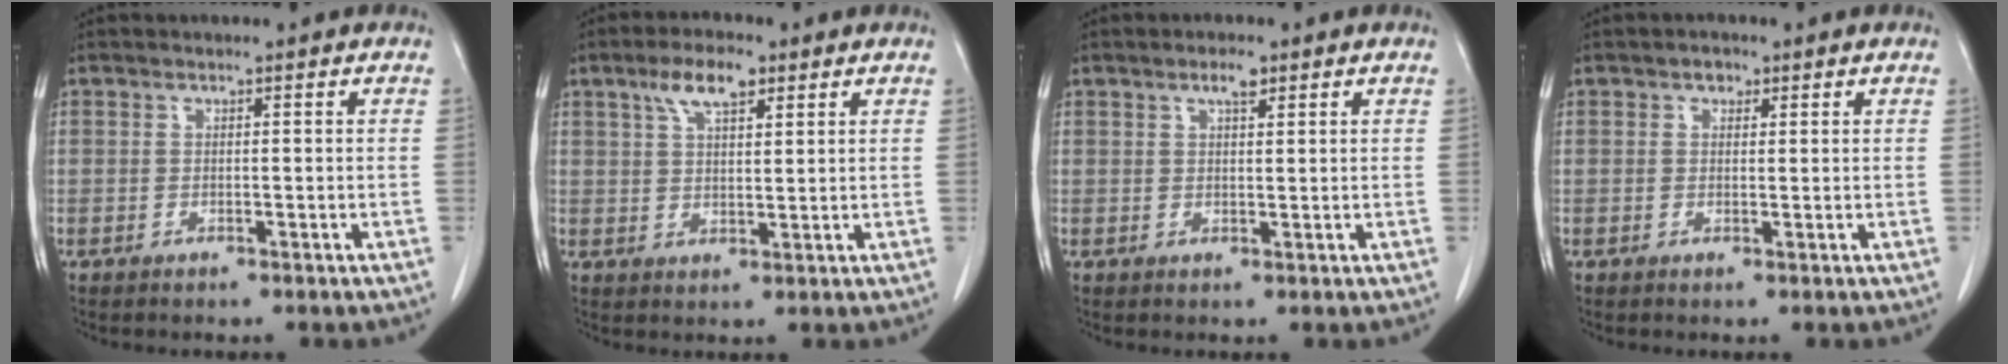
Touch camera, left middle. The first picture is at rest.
{"total": 6.0, "force": [3.5, 2.0, 4.4], "torque": [-0.088, 0.012, 0.063]}
{"total": 2.3, "force": [1.4, 0.6, 1.7], "torque": [-0.033, 0.003, 0.025]}
{"total": 1.5, "force": [0.8, 1.0, 0.6], "torque": [-0.011, 0.003, 0.012]}